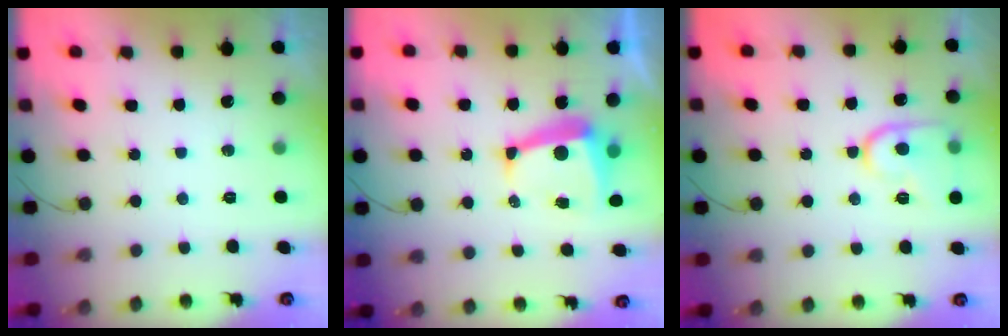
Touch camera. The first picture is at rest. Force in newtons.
{"total": 8.8, "press": 8.8, "slide": 0.7}
{"total": 13.1, "press": 13.0, "slide": 1.3}